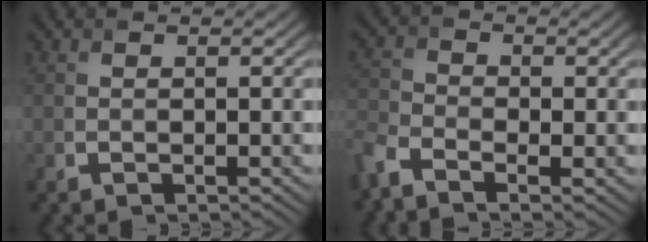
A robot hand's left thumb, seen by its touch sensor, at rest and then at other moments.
{"total": 5.0, "force": [-3.0, 2.5, 3.1], "torque": [-0.082, -0.010, -0.076]}